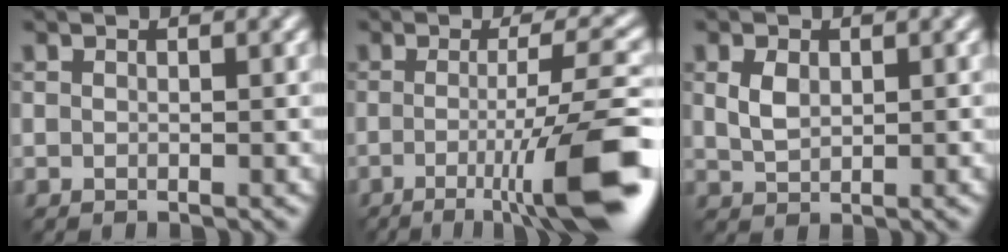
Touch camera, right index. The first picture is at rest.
{"total": 10.7, "force": [-3.1, 2.2, 10.0], "torque": [-0.115, 0.000, -0.045]}
{"total": 1.6, "force": [0.1, 1.1, 1.1], "torque": [-0.027, 0.006, 0.015]}